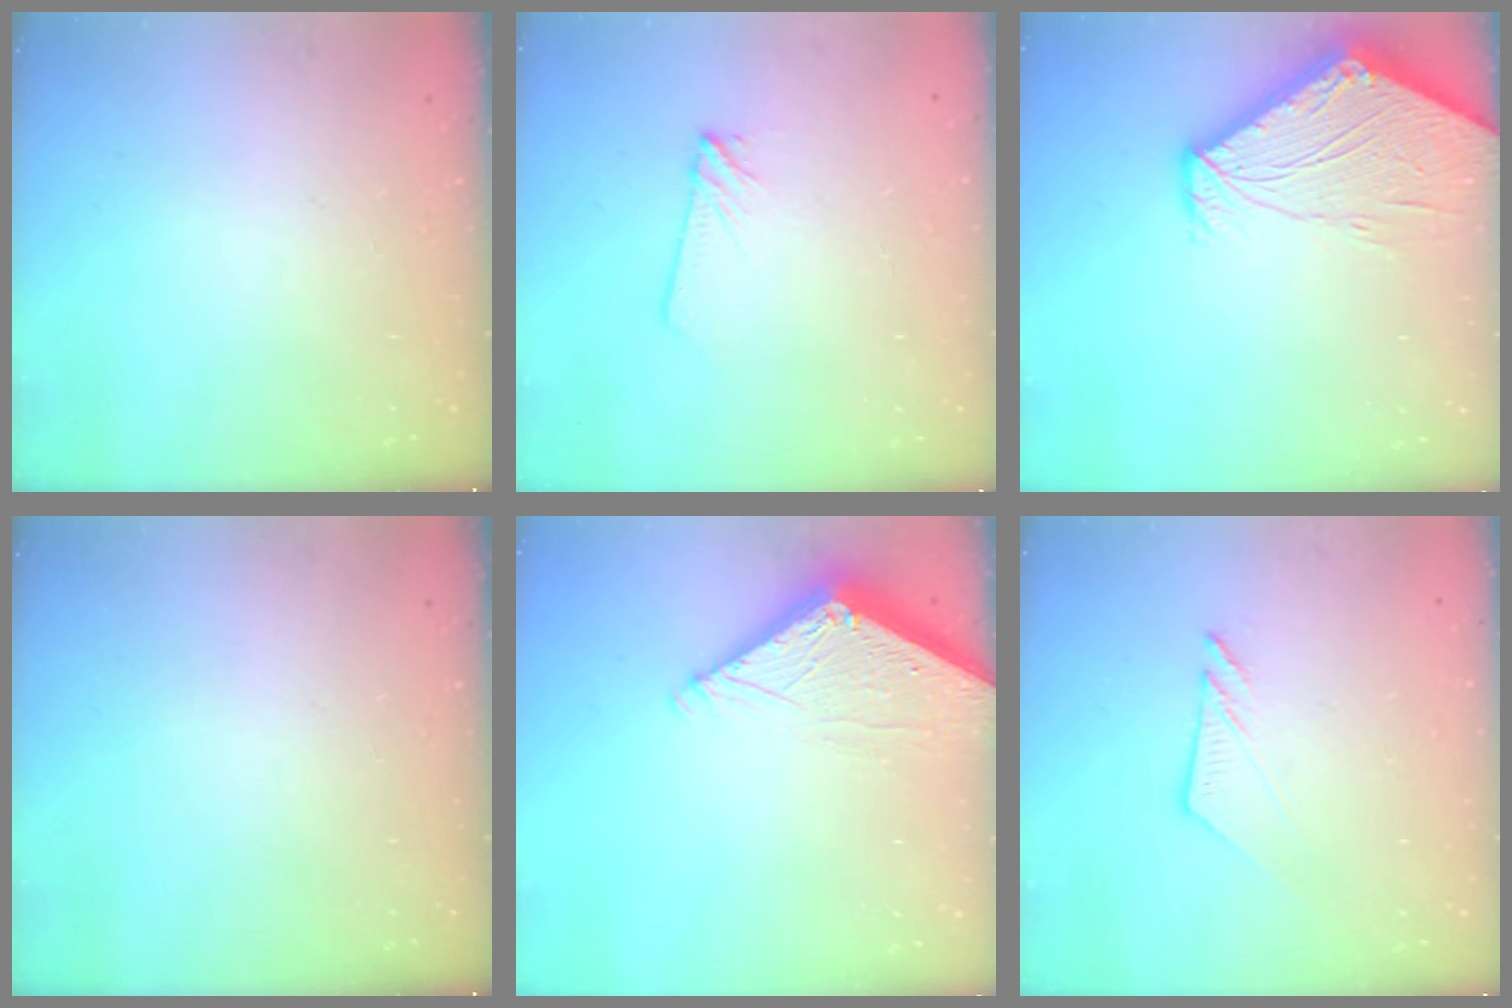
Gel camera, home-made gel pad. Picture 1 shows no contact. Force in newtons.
{"total": 3.8, "press": 3.7, "slide": 0.6}
{"total": 10.9, "press": 10.8, "slide": 1.2}
{"total": 0.0}
{"total": 7.2, "press": 7.2, "slide": 0.3}
{"total": 6.7, "press": 6.7, "slide": 0.1}